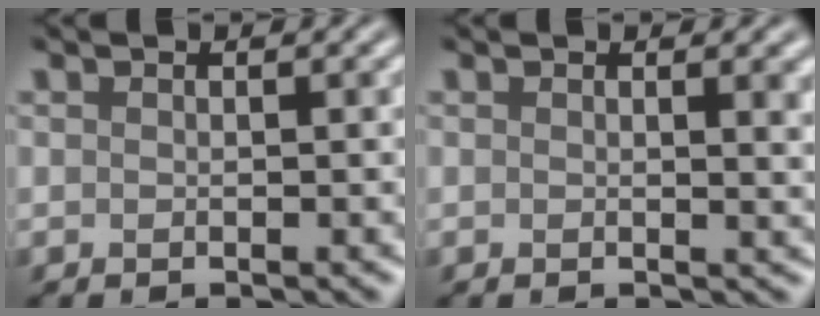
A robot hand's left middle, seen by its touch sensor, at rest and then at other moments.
{"total": 2.0, "force": [0.8, 0.6, 1.7], "torque": [-0.015, -0.001, 0.013]}